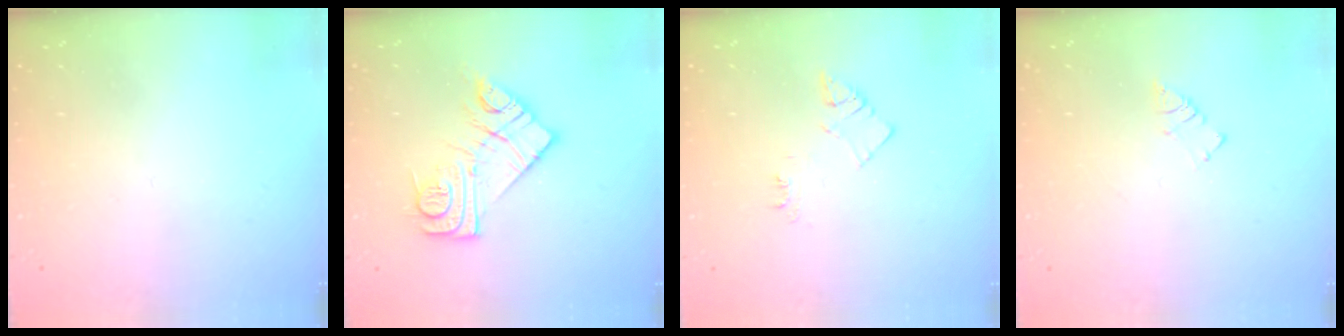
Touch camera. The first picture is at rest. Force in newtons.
{"total": 13.6, "press": 13.6, "slide": 0.9}
{"total": 5.5, "press": 5.4, "slide": 0.7}
{"total": 3.3, "press": 3.3, "slide": 0.4}